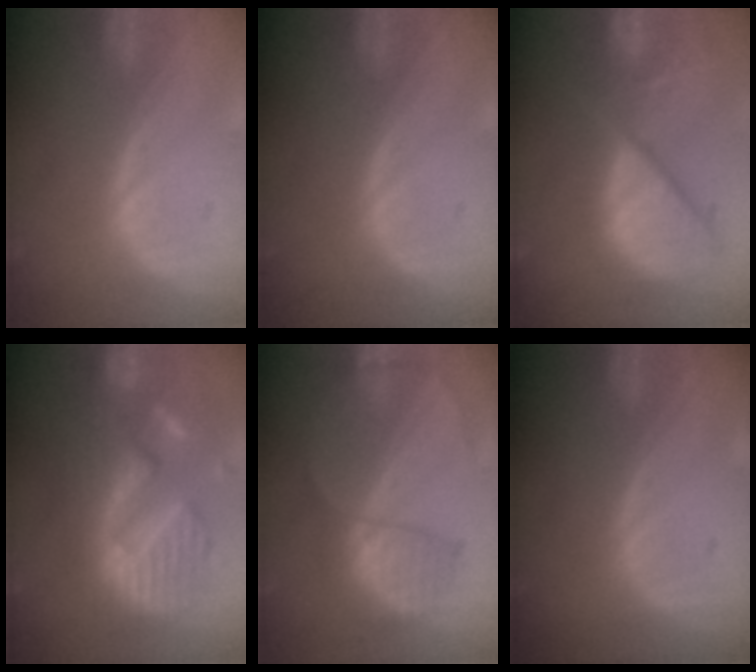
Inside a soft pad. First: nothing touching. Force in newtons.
{"total": 0.0}
{"total": 13.1, "press": 10.9, "slide": 7.2}
{"total": 13.1, "press": 13.0, "slide": 1.4}
{"total": 6.2, "press": 6.1, "slide": 0.9}
{"total": 0.0}